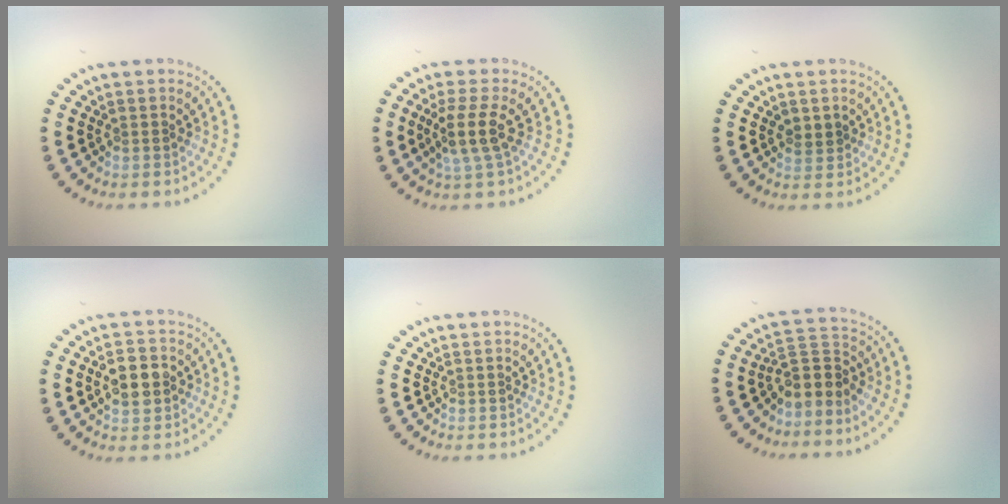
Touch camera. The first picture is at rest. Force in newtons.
{"total": 3.1, "press": 2.4, "slide": 2.0}
{"total": 1.2, "press": 1.1, "slide": 0.4}
{"total": 3.6, "press": 3.6, "slide": 0.2}
{"total": 0.0}
{"total": 2.9, "press": 2.1, "slide": 2.1}